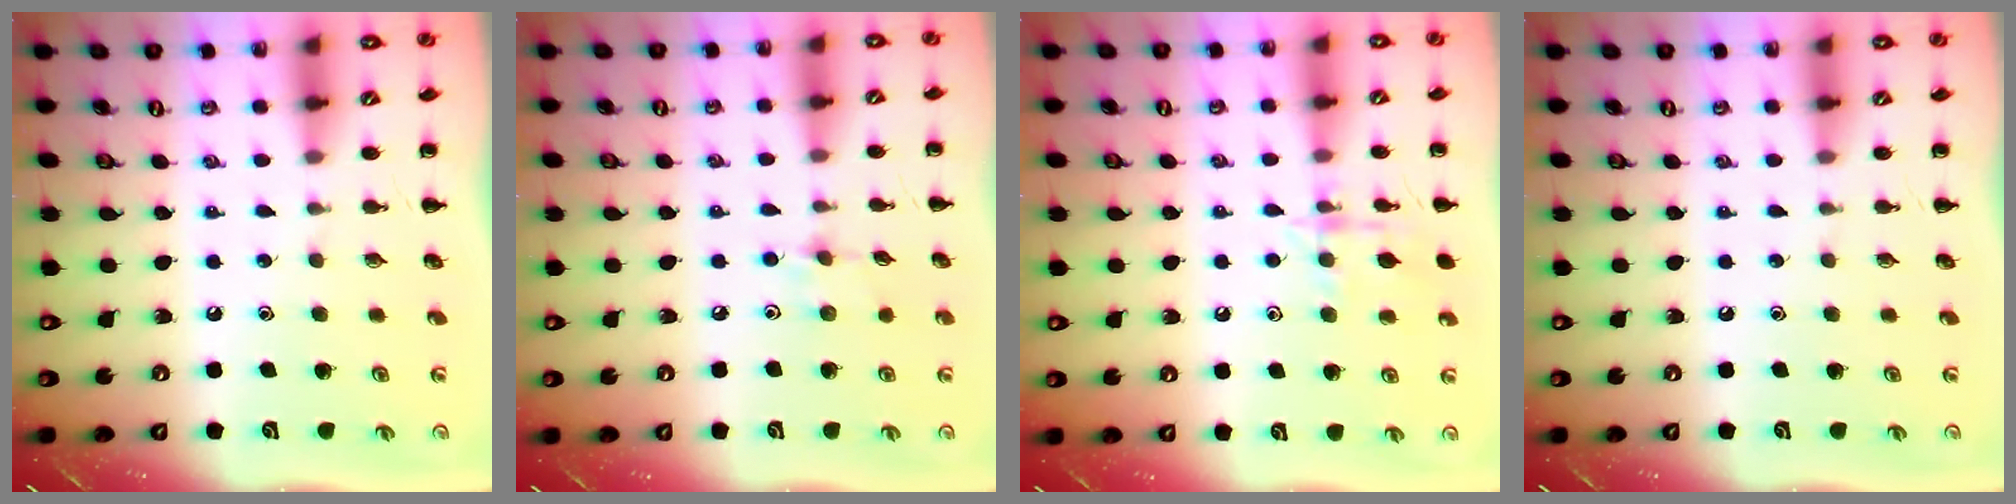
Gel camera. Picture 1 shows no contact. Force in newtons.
{"total": 5.3, "press": 5.1, "slide": 1.6}
{"total": 10.8, "press": 10.7, "slide": 1.0}
{"total": 0.0}